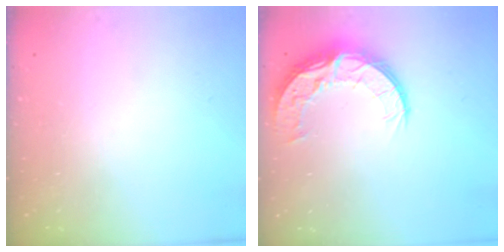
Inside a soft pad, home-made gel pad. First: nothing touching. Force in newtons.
{"total": 12.0, "press": 11.9, "slide": 0.8}